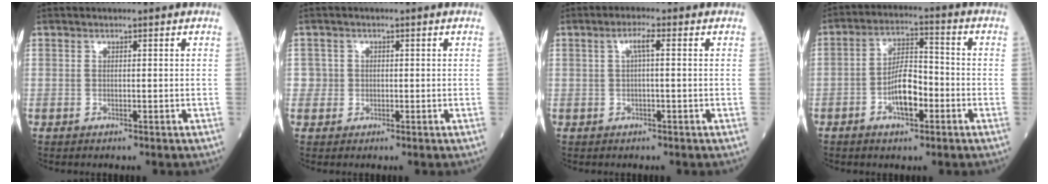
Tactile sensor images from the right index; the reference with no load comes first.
{"total": 1.8, "force": [-0.3, 1.8, -0.3], "torque": [0.017, 0.009, -0.009]}
{"total": 2.4, "force": [0.5, 0.2, 2.4], "torque": [-0.049, 0.006, 0.009]}
{"total": 7.4, "force": [-2.8, 2.8, 6.2], "torque": [-0.124, 0.012, -0.050]}